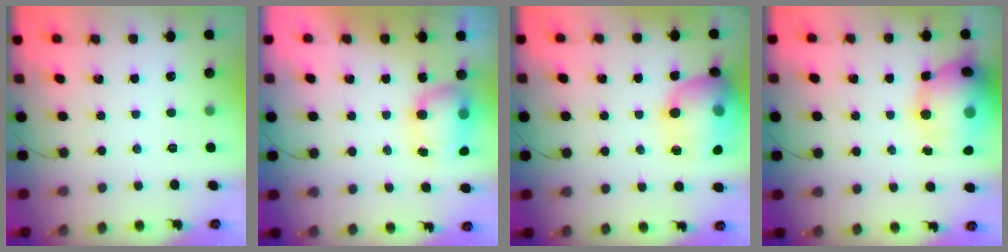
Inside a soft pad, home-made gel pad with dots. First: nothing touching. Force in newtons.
{"total": 7.5, "press": 7.4, "slide": 1.3}
{"total": 19.5, "press": 19.4, "slide": 2.4}
{"total": 20.4, "press": 20.0, "slide": 4.3}